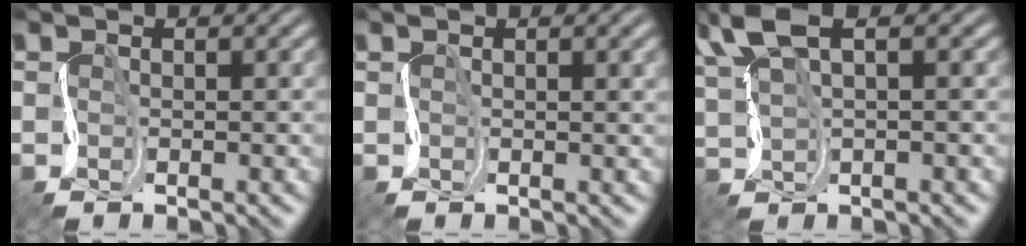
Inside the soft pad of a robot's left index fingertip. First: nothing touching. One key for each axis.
{"total": 3.4, "fx": 1.9, "fy": 1.3, "fz": 2.5, "tx": -0.032, "ty": 0.012, "tz": 0.023}
{"total": 5.4, "fx": 3.0, "fy": 1.9, "fz": 4.0, "tx": -0.108, "ty": 0.016, "tz": 0.059}